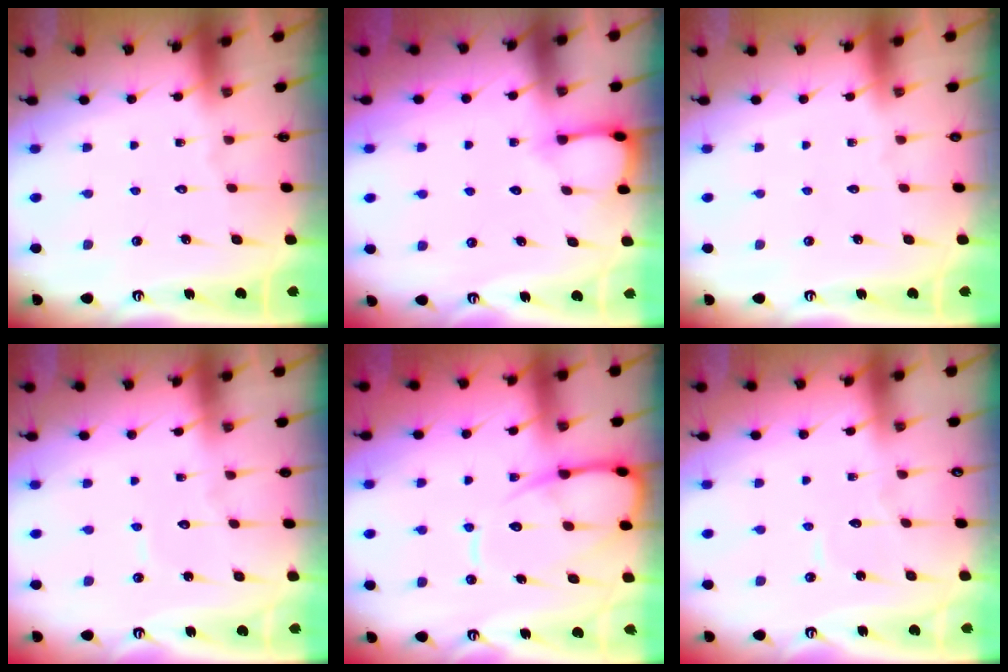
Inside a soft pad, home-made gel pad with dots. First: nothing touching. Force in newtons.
{"total": 5.2, "press": 5.2, "slide": 0.4}
{"total": 0.0}
{"total": 3.8, "press": 3.8, "slide": 0.4}
{"total": 11.7, "press": 11.6, "slide": 1.4}
{"total": 3.8, "press": 3.8, "slide": 0.4}